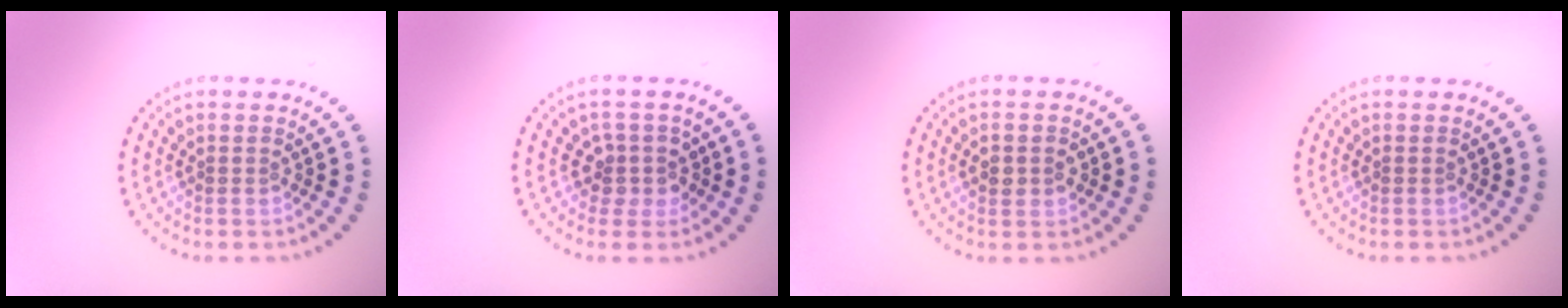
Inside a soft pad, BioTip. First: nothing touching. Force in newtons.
{"total": 2.3, "press": 1.8, "slide": 1.4}
{"total": 1.8, "press": 1.8, "slide": 0.1}
{"total": 0.0}